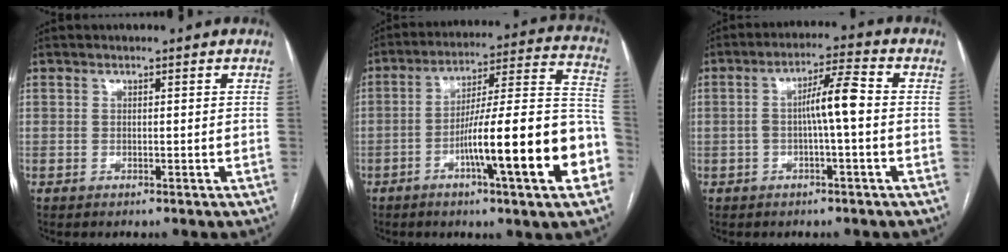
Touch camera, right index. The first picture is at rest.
{"total": 20.3, "force": [-7.2, 1.0, 19.0], "torque": [-0.239, 0.013, -0.109]}
{"total": 6.3, "force": [-0.5, 0.4, 6.3], "torque": [-0.107, 0.020, -0.008]}